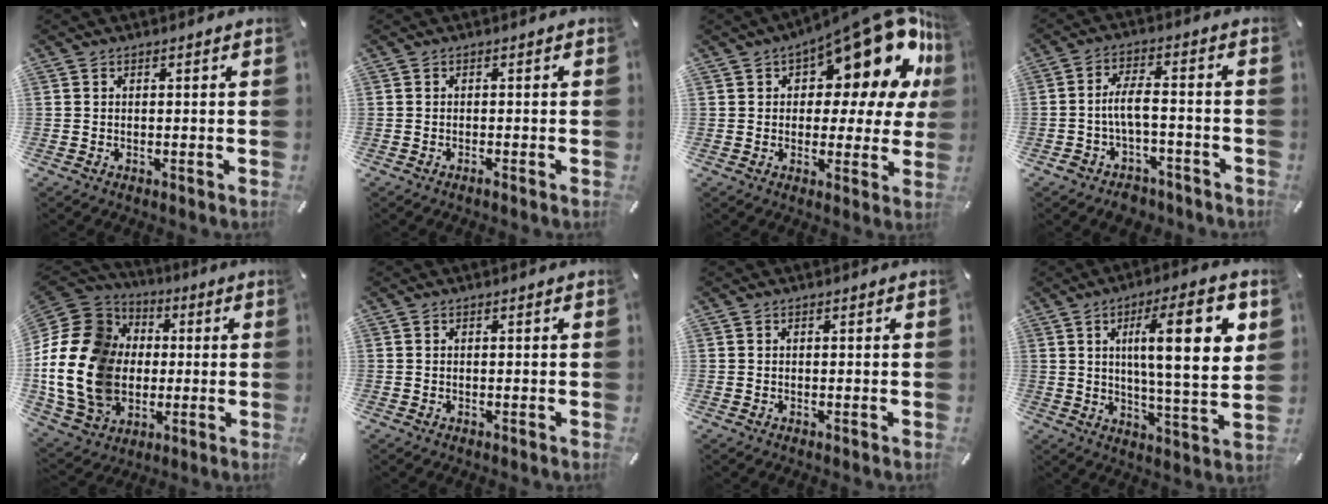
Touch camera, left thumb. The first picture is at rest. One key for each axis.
{"total": 1.1, "fx": -0.7, "fy": 0.3, "fz": 0.9, "tx": -0.018, "ty": -0.002, "tz": -0.012}
{"total": 19.1, "fx": 11.0, "fy": 8.2, "fz": 13.2, "tx": -0.174, "ty": -0.082, "tz": 0.183}
{"total": 6.8, "fx": -2.7, "fy": 3.6, "fz": 5.1, "tx": -0.107, "ty": 0.011, "tz": -0.052}
{"total": 22.5, "fx": -1.8, "fy": 18.2, "fz": 13.2, "tx": -0.283, "ty": 0.017, "tz": -0.028}
{"total": 0.0}
{"total": 0.0}
{"total": 19.3, "fx": 5.8, "fy": 4.6, "fz": 17.8, "tx": -0.270, "ty": -0.012, "tz": 0.076}